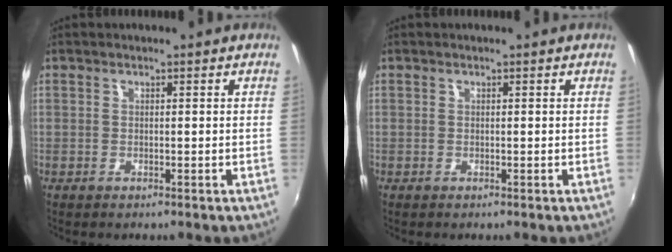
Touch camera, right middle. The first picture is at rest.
{"total": 0.0}